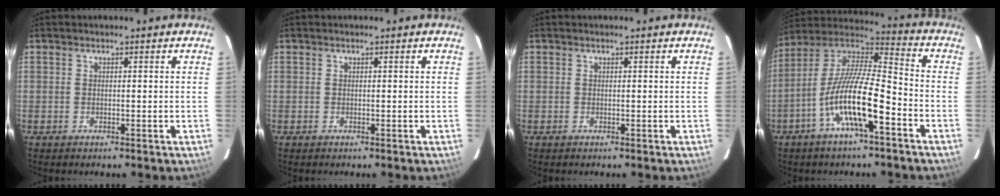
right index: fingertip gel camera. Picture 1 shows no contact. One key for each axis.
{"total": 0.0}
{"total": 0.0}
{"total": 15.5, "fx": -6.9, "fy": 3.2, "fz": 13.5, "tx": -0.254, "ty": -0.007, "tz": -0.137}